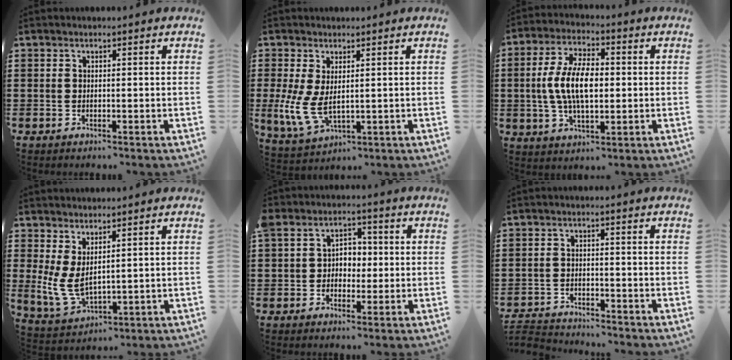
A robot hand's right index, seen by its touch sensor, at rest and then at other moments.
{"total": 6.6, "force": [0.7, 3.5, 5.5], "torque": [-0.140, -0.009, 0.012]}
{"total": 9.3, "force": [-0.1, 4.5, 8.2], "torque": [-0.179, 0.006, -0.009]}
{"total": 5.3, "force": [1.4, 2.8, 4.4], "torque": [-0.115, -0.009, 0.024]}
{"total": 4.4, "force": [-0.1, 4.0, 1.7], "torque": [-0.048, 0.017, -0.007]}
{"total": 2.9, "force": [-2.9, 0.4, -0.2], "torque": [-0.012, -0.002, -0.066]}